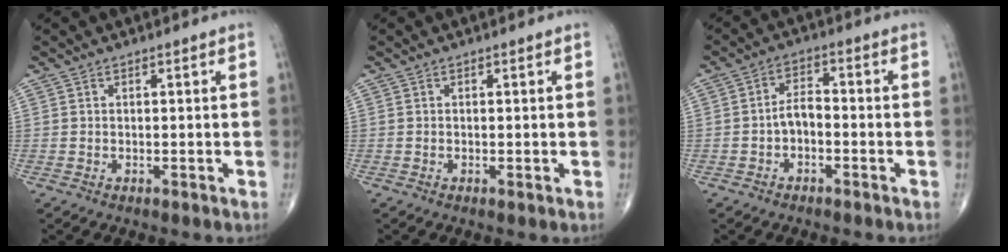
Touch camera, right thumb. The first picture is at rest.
{"total": 0.0}
{"total": 4.2, "force": [-1.3, 2.6, 3.1], "torque": [-0.047, 0.023, -0.031]}